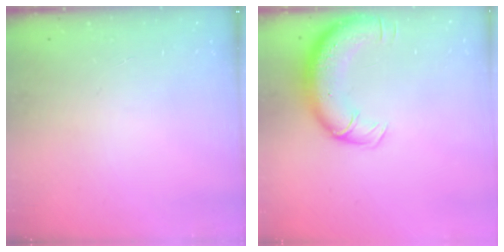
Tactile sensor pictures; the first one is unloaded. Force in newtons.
{"total": 13.3, "press": 12.9, "slide": 3.2}